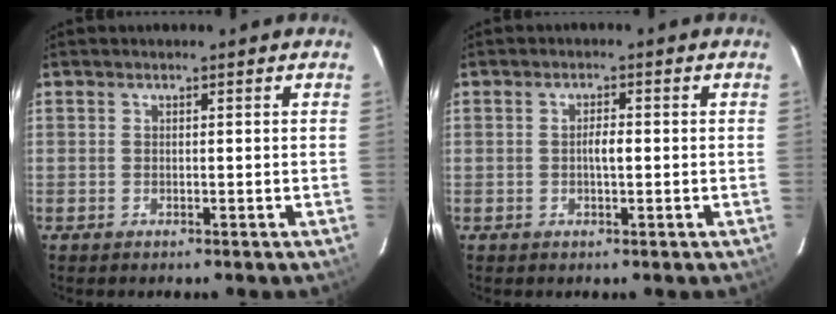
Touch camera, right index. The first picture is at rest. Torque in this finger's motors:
{"motor_torque": [0.23, 0.10, 0.22, 0.06]}